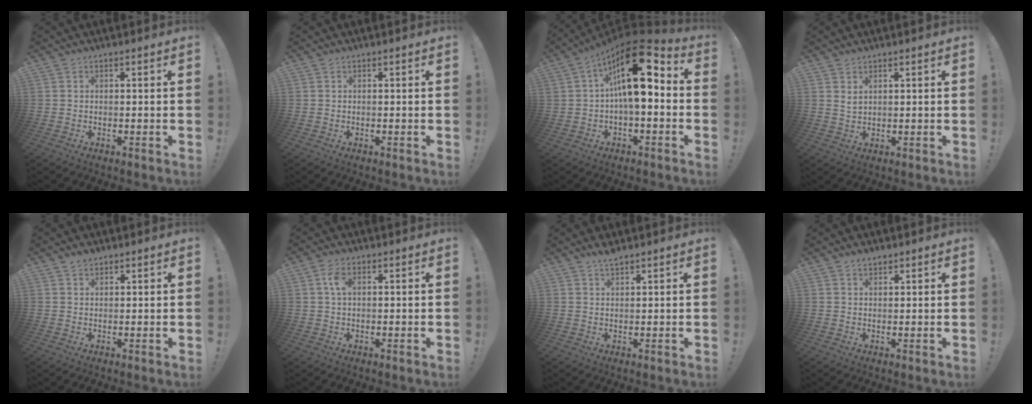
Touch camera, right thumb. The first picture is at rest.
{"total": 0.0}
{"total": 18.7, "force": [4.4, 8.3, 16.1], "torque": [-0.258, -0.012, 0.072]}
{"total": 2.4, "force": [1.5, 1.0, 1.6], "torque": [-0.018, -0.008, 0.026]}
{"total": 1.7, "force": [1.5, 0.8, 0.4], "torque": [-0.003, -0.008, 0.027]}
{"total": 4.1, "force": [1.2, 2.3, 3.2], "torque": [-0.051, 0.001, 0.018]}
{"total": 2.7, "force": [2.3, 0.2, 1.4], "torque": [-0.014, -0.017, 0.037]}
{"total": 1.7, "force": [1.4, 0.7, 0.6], "torque": [-0.007, -0.006, 0.025]}